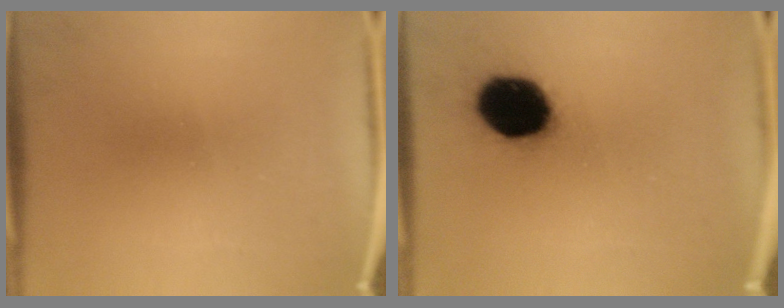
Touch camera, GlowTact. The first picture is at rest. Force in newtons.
{"total": 18.0}